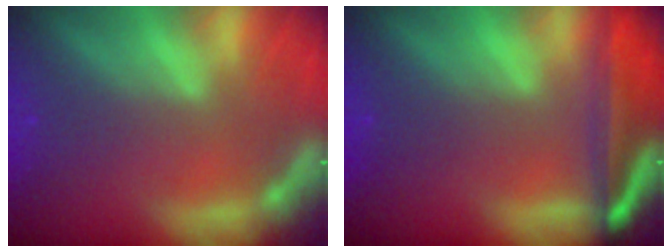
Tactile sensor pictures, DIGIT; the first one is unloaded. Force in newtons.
{"total": 8.0}